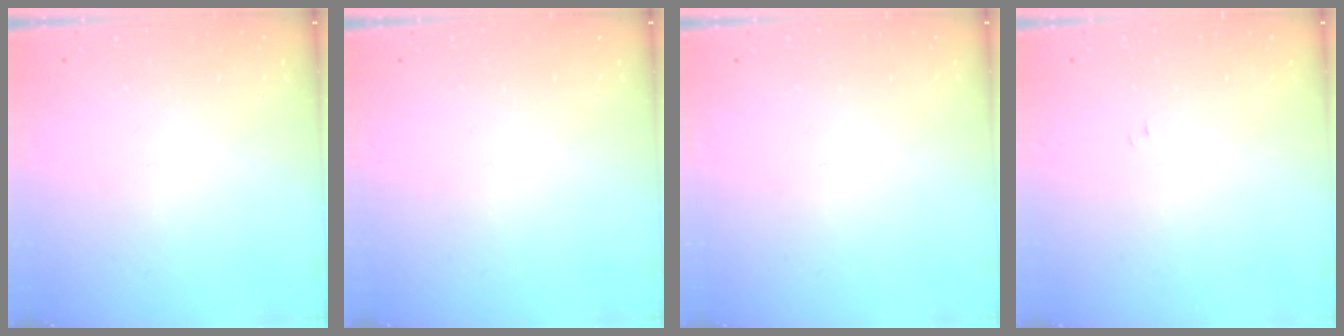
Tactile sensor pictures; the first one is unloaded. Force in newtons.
{"total": 0.0}
{"total": 0.0}
{"total": 3.7, "press": 3.7, "slide": 0.5}